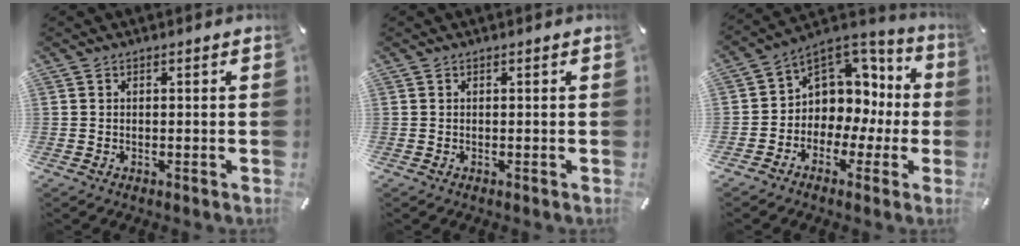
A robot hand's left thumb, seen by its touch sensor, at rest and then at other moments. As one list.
[{"total": 0.0}, {"total": 8.3, "force": [1.2, 7.6, 2.9], "torque": [-0.042, -0.030, 0.024]}]